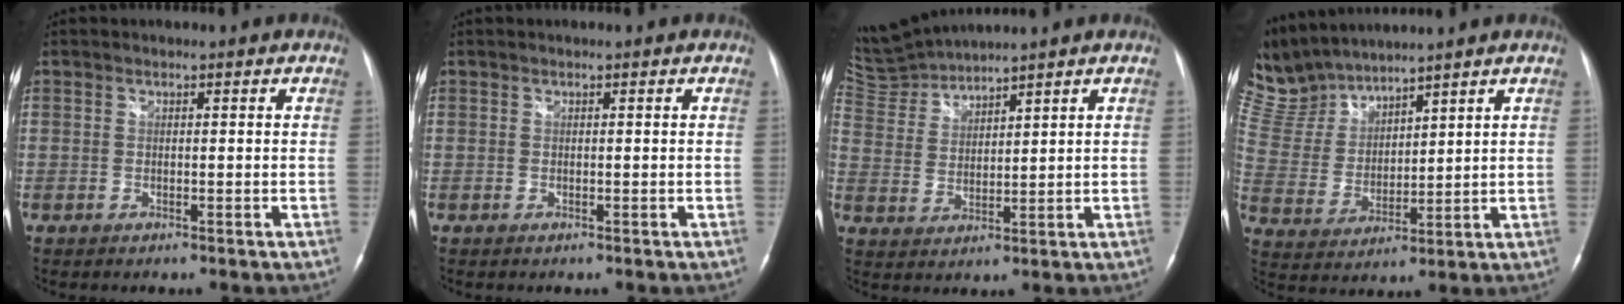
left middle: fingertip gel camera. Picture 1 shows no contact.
{"total": 0.0}
{"total": 6.3, "force": [6.2, -1.1, -0.4], "torque": [-0.013, 0.006, 0.140]}
{"total": 11.2, "force": [10.8, 1.8, 2.1], "torque": [-0.070, 0.012, 0.238]}